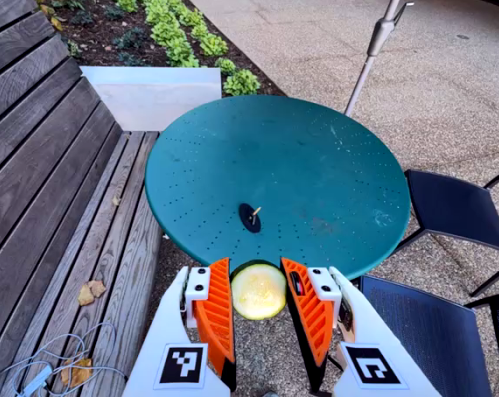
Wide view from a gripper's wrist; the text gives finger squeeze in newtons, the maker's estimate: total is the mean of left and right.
{"total": 12.3, "left": 12.7, "right": 12.0}